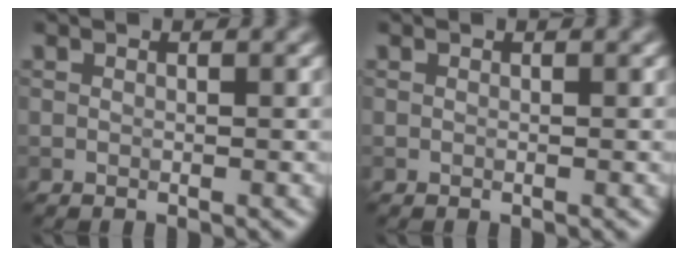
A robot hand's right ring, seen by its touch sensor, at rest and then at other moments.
{"total": 0.0}